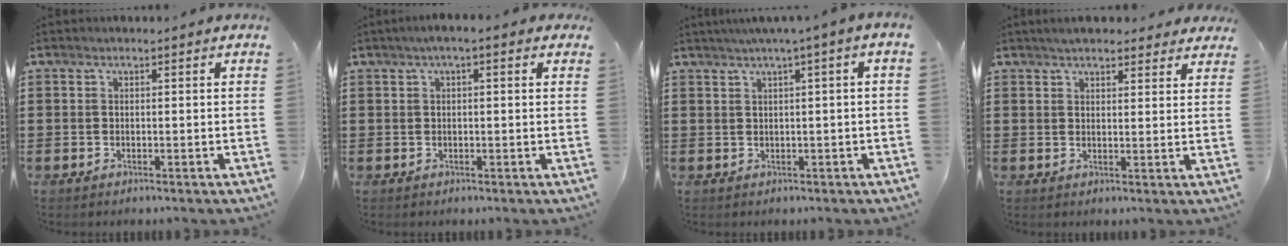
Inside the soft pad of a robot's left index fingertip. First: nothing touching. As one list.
[{"total": 1.8, "force": [0.5, 0.3, 1.7], "torque": [-0.033, 0.004, 0.008]}, {"total": 1.9, "force": [0.2, -0.4, 1.9], "torque": [-0.032, -0.005, 0.002]}, {"total": 3.8, "force": [3.5, 0.9, 1.2], "torque": [-0.032, -0.002, 0.065]}]